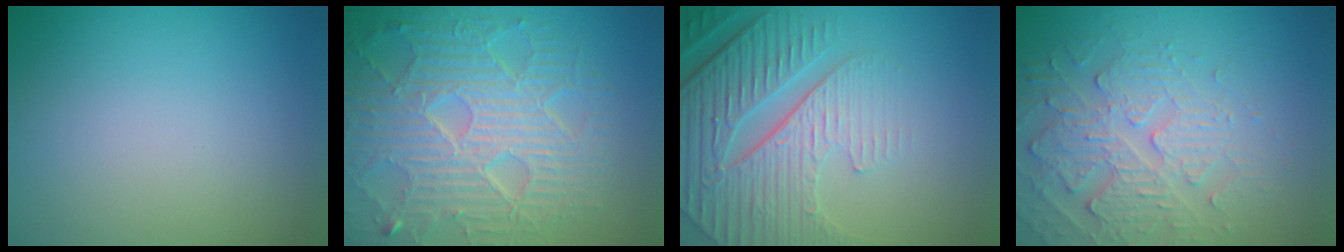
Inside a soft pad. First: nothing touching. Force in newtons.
{"total": 9.6, "press": 6.4, "slide": 7.1}
{"total": 6.9, "press": 5.7, "slide": 3.9}
{"total": 4.3, "press": 3.8, "slide": 2.0}